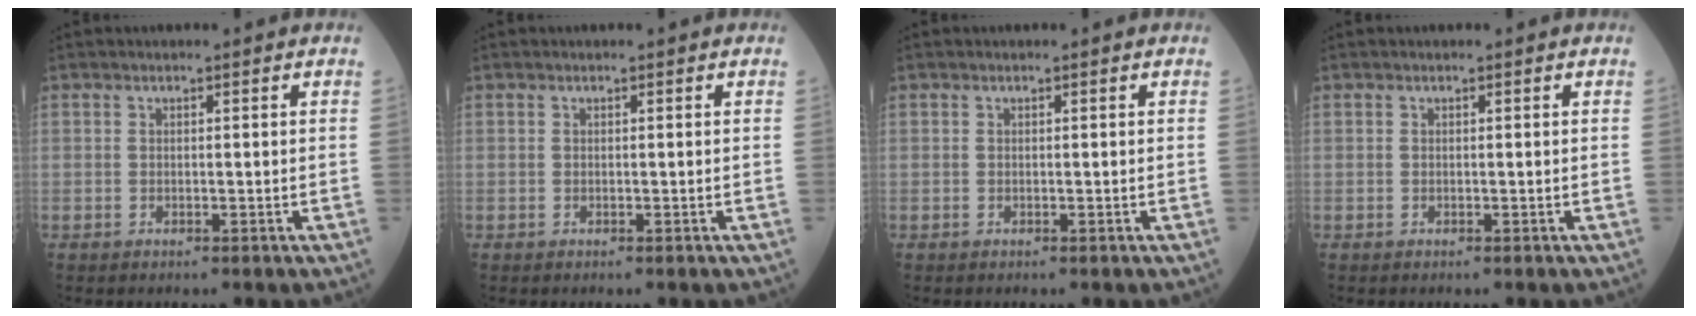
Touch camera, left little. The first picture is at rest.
{"total": 0.0}
{"total": 0.0}
{"total": 0.0}